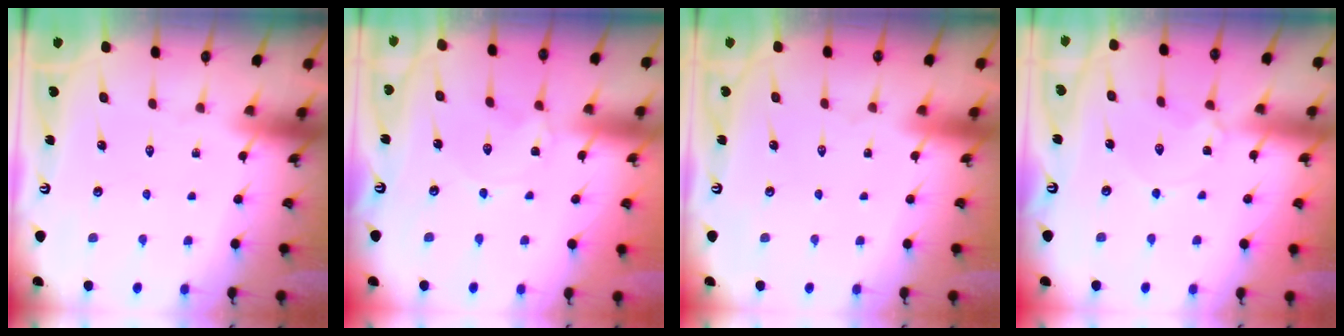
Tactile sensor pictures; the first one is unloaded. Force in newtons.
{"total": 0.8, "press": 0.7, "slide": 0.3}
{"total": 1.6, "press": 1.6, "slide": 0.1}
{"total": 2.3, "press": 2.3, "slide": 0.3}